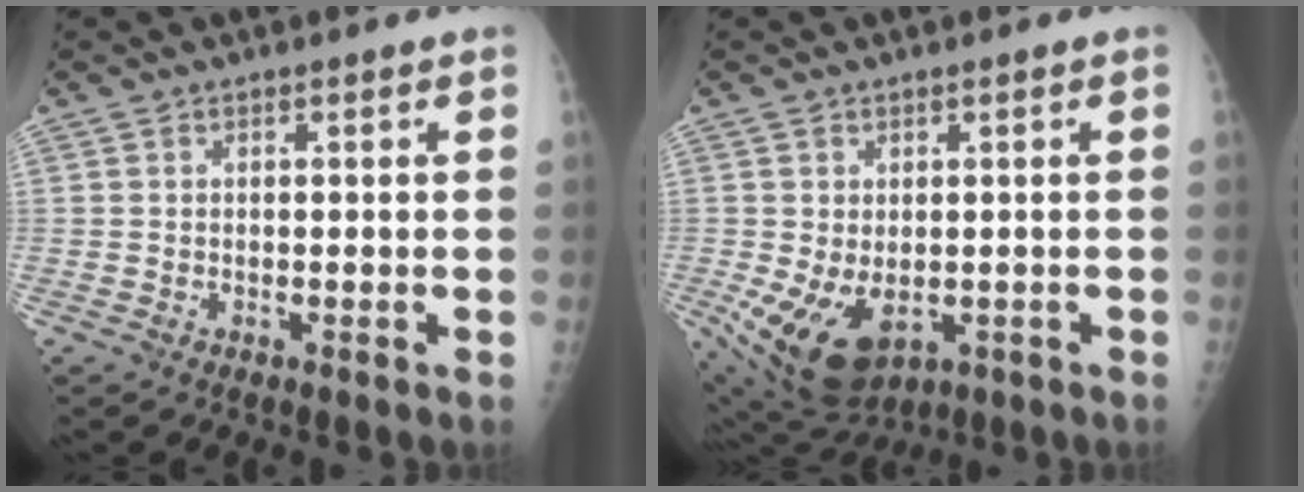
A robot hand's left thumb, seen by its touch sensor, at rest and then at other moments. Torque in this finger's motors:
{"motor_torque": [-0.67, 1.04, 1.09, 0.17, 0.06]}